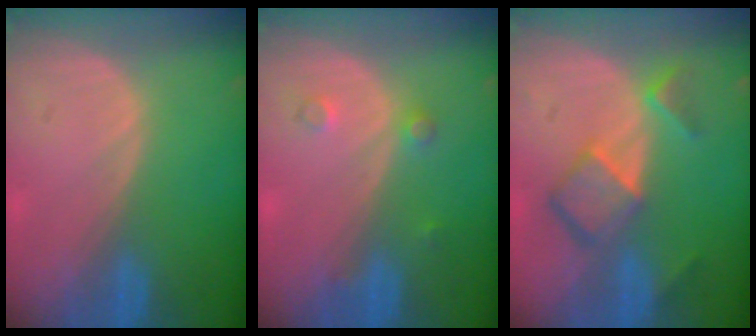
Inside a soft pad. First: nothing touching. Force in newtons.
{"total": 2.0, "press": 2.0, "slide": 0.2}
{"total": 7.0, "press": 6.0, "slide": 3.5}